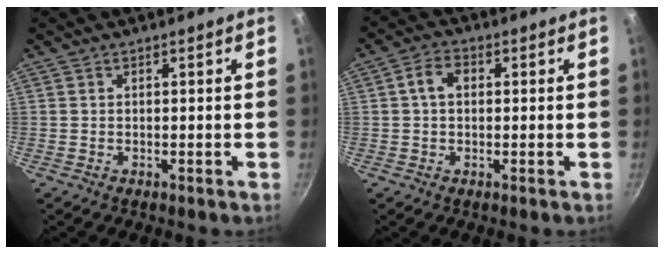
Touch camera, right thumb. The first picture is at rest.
{"total": 4.1, "force": [0.5, 3.0, 2.8], "torque": [-0.043, 0.012, 0.000]}